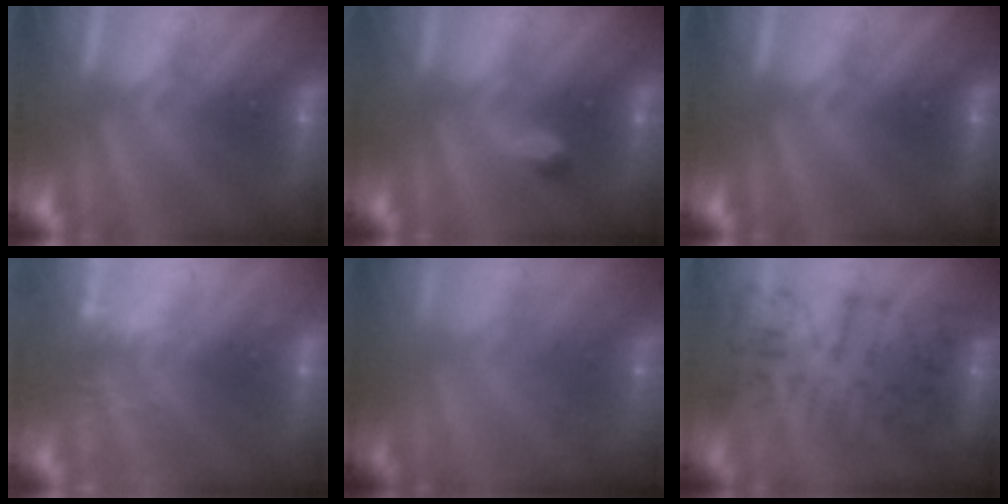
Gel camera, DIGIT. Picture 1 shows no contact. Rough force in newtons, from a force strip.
{"total": 2.4}
{"total": 0.0}
{"total": 2.5}
{"total": 7.2}
{"total": 4.8}